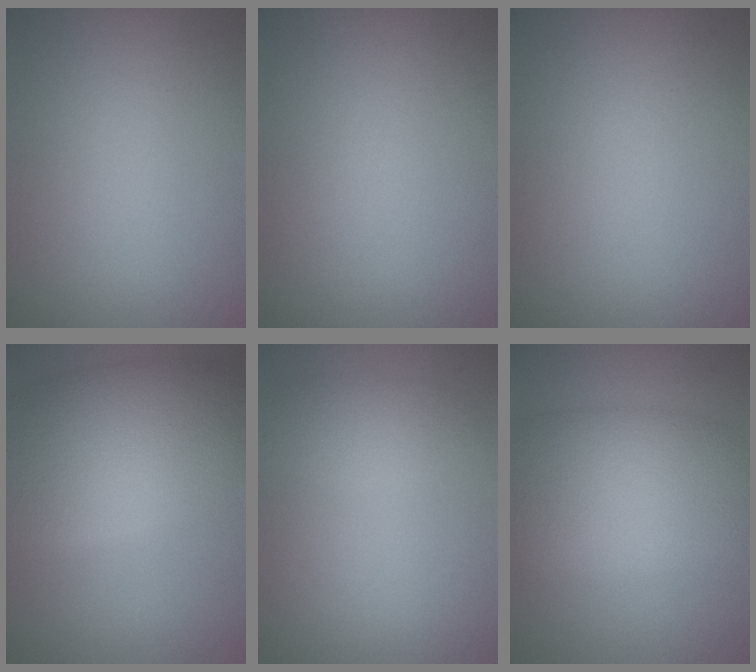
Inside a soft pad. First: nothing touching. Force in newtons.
{"total": 0.0}
{"total": 0.0}
{"total": 10.4, "press": 10.4, "slide": 0.4}
{"total": 2.1, "press": 2.1, "slide": 0.1}
{"total": 8.8, "press": 8.8, "slide": 0.5}